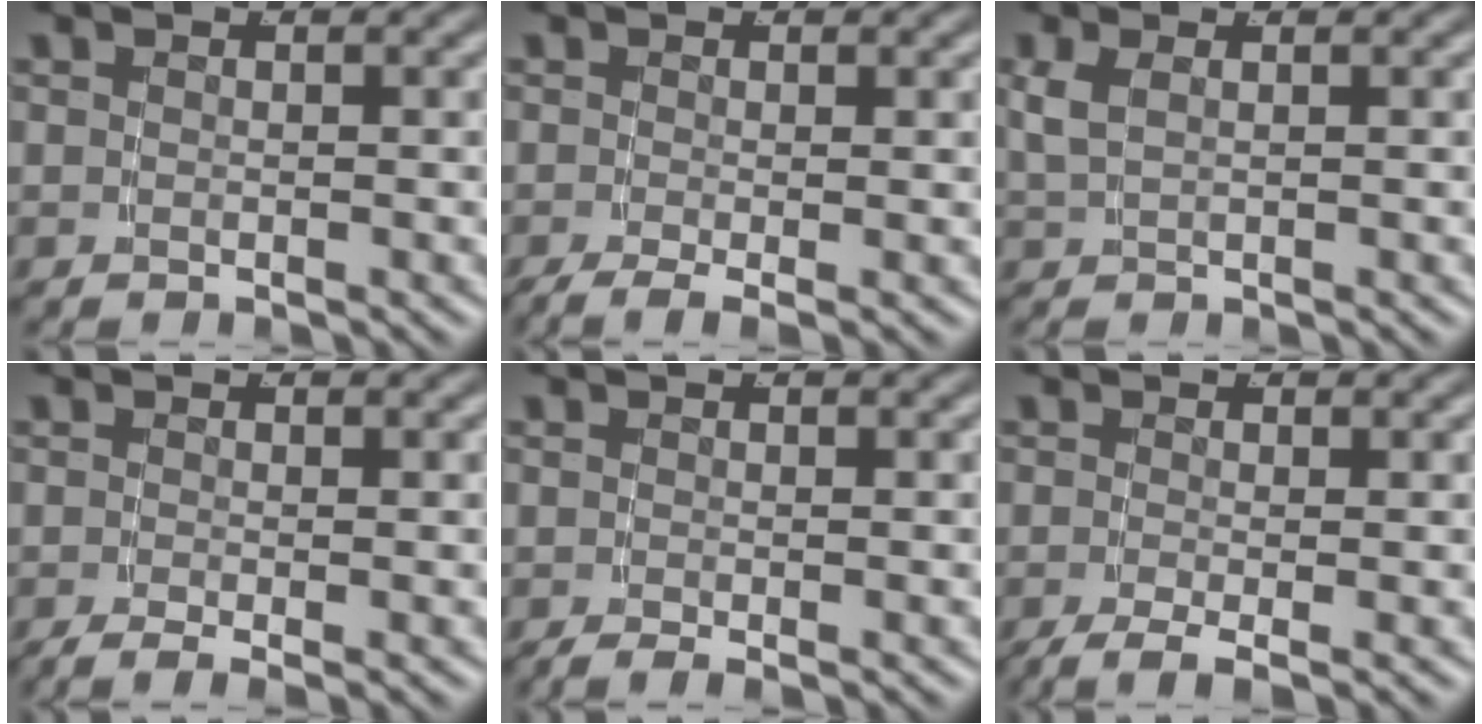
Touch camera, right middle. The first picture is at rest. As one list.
[{"total": 3.1, "force": [-2.4, 0.7, 1.9], "torque": [-0.032, -0.017, -0.029]}, {"total": 1.8, "force": [0.7, 0.9, 1.4], "torque": [-0.032, 0.003, 0.018]}, {"total": 2.1, "force": [-1.6, 0.1, 1.3], "torque": [-0.020, -0.010, -0.022]}, {"total": 1.2, "force": [-1.0, -0.3, 0.7], "torque": [-0.007, -0.005, -0.013]}, {"total": 3.4, "force": [-2.5, 0.8, 2.1], "torque": [-0.041, -0.021, -0.030]}]